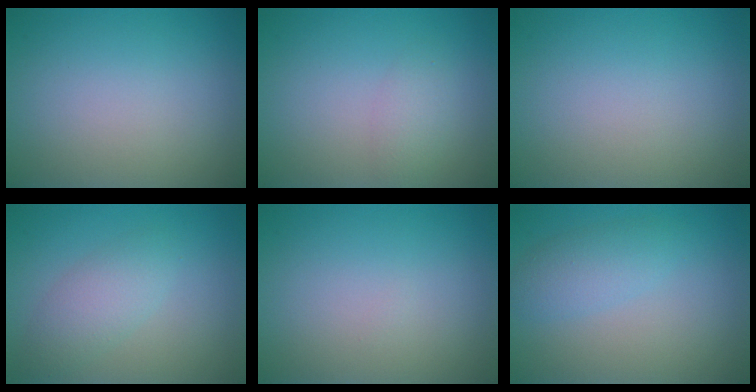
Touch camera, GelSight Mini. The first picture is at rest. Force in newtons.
{"total": 1.6, "press": 1.6, "slide": 0.1}
{"total": 0.0}
{"total": 2.8, "press": 2.8, "slide": 0.2}
{"total": 0.0}
{"total": 2.4, "press": 2.4, "slide": 0.1}